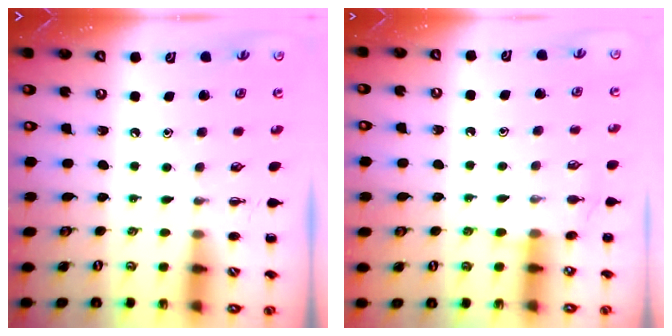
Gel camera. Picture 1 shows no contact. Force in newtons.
{"total": 7.1, "press": 7.0, "slide": 1.4}